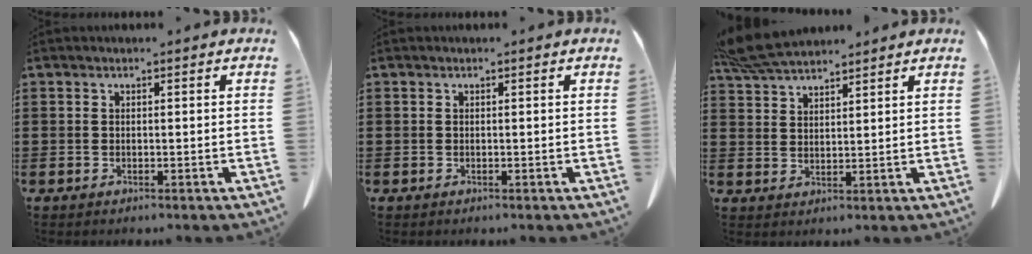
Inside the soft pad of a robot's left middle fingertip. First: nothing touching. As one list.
[{"total": 0.0}, {"total": 6.6, "force": [5.9, 1.4, 2.6], "torque": [-0.071, -0.009, 0.115]}]